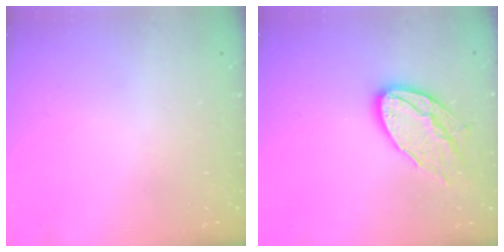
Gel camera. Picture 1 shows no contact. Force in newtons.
{"total": 13.5, "press": 13.5, "slide": 1.0}